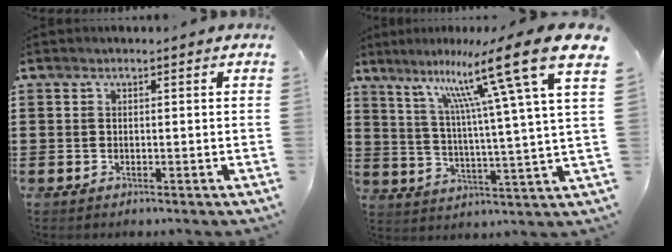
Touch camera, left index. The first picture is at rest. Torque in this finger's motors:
{"motor_torque": [2.14, 0.00, 0.78, 0.21]}